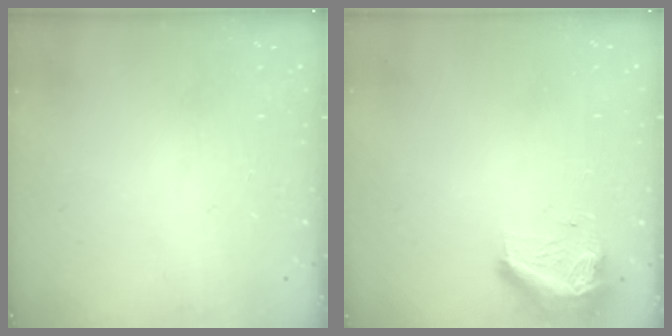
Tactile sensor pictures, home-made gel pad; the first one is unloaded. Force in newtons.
{"total": 8.8, "press": 8.6, "slide": 1.7}